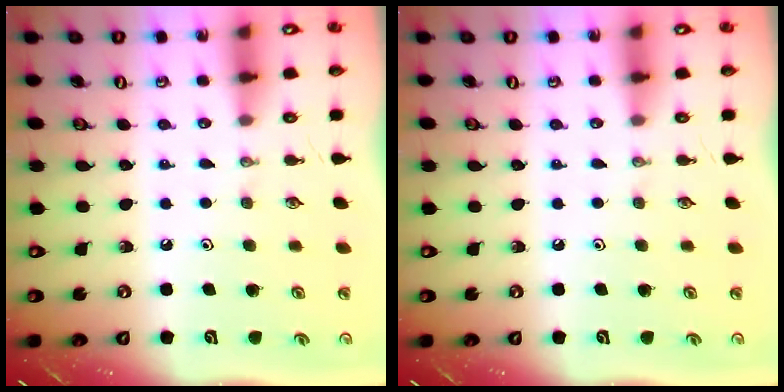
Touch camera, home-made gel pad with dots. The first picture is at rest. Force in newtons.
{"total": 0.0}